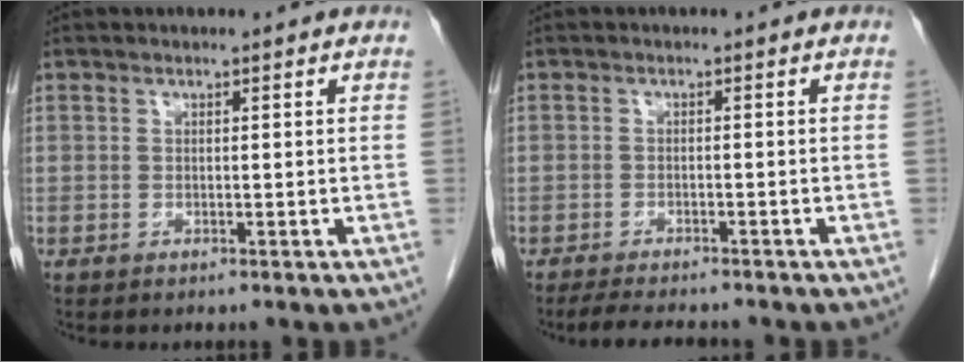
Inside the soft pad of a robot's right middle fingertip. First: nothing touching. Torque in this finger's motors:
{"motor_torque": [0.07, -0.02, 0.00, 0.00]}